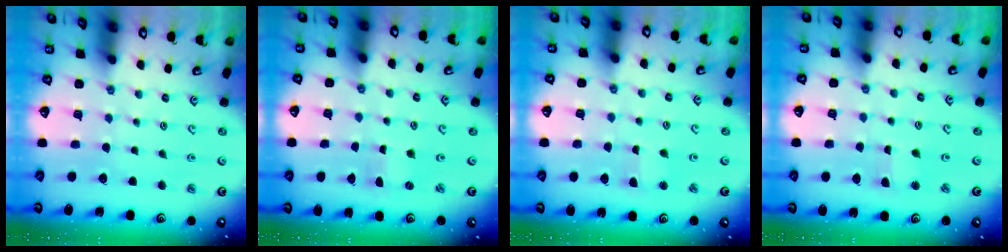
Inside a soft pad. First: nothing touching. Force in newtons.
{"total": 0.0}
{"total": 2.6, "press": 2.6, "slide": 0.3}
{"total": 2.6, "press": 2.6, "slide": 0.3}